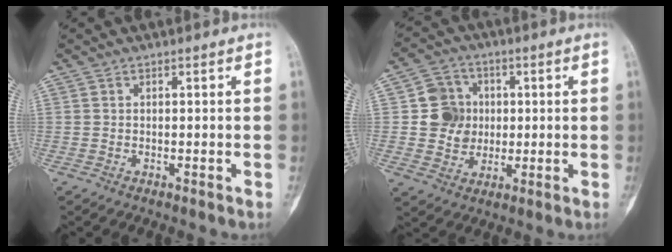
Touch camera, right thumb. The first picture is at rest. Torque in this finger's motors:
{"motor_torque": [-0.02, 1.11, 0.51, -0.31, 0.06]}